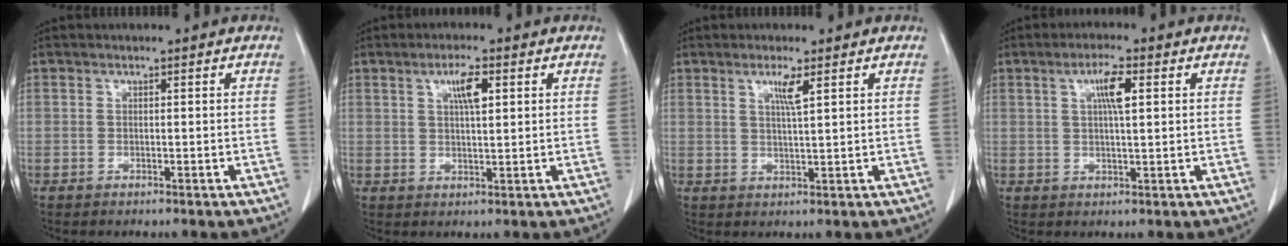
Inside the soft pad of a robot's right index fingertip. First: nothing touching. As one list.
[{"total": 4.1, "force": [1.6, 0.7, 3.8], "torque": [-0.068, 0.000, 0.029]}, {"total": 3.0, "force": [1.5, -0.3, 2.6], "torque": [-0.052, -0.005, 0.028]}, {"total": 4.5, "force": [1.5, 0.5, 4.2], "torque": [-0.077, 0.001, 0.025]}]